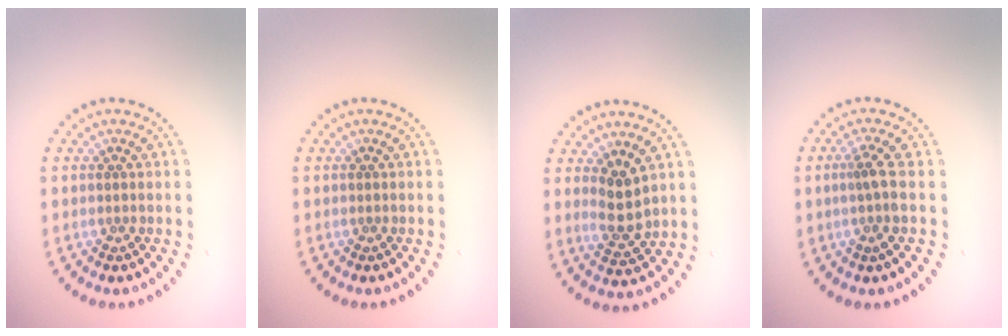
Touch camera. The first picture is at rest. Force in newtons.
{"total": 0.0}
{"total": 2.7, "press": 2.5, "slide": 0.9}
{"total": 2.0, "press": 1.4, "slide": 1.4}